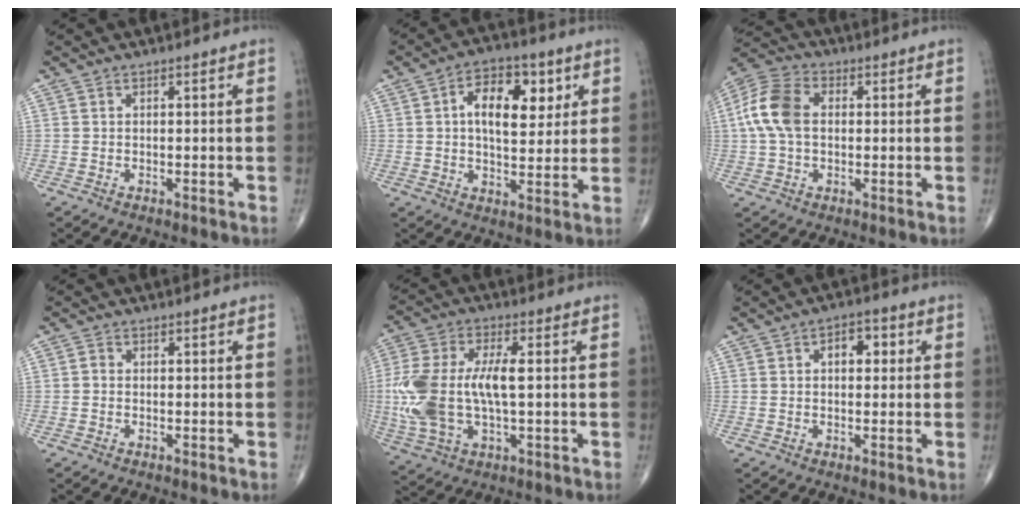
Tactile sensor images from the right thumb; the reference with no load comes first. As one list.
[{"total": 13.1, "force": [3.6, 7.4, 10.1], "torque": [-0.125, -0.002, 0.053]}, {"total": 10.4, "force": [1.0, 6.9, 7.8], "torque": [-0.168, 0.025, 0.011]}, {"total": 0.8, "force": [0.0, 0.6, 0.5], "torque": [-0.006, 0.001, -0.004]}, {"total": 16.4, "force": [-0.1, 7.5, 14.5], "torque": [-0.337, 0.006, 0.002]}, {"total": 5.8, "force": [1.5, 3.5, 4.5], "torque": [-0.043, 0.008, 0.017]}]